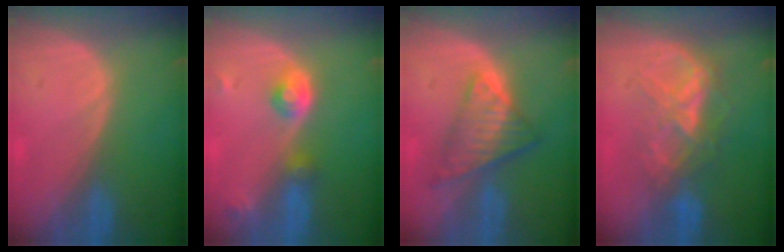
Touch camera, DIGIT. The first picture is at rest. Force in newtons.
{"total": 4.3, "press": 4.0, "slide": 1.6}
{"total": 7.6, "press": 6.4, "slide": 4.1}
{"total": 6.6, "press": 6.4, "slide": 1.5}